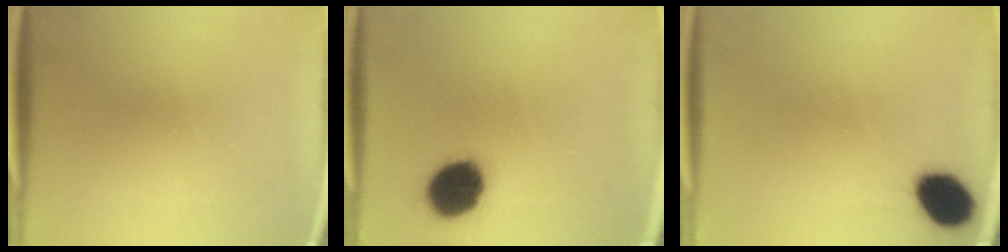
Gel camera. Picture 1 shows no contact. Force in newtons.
{"total": 10.7}
{"total": 9.6}